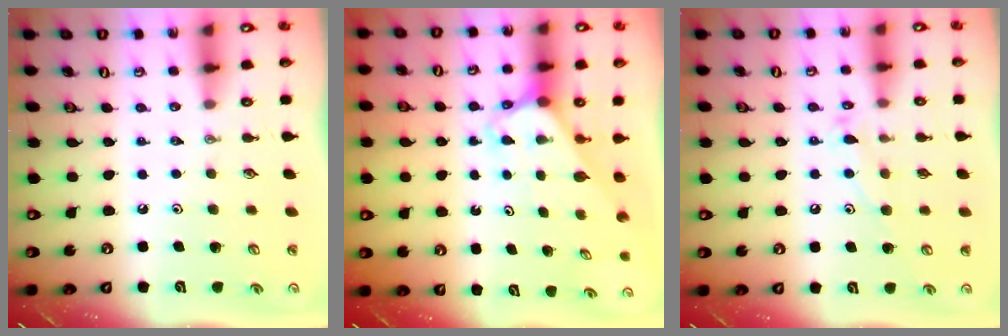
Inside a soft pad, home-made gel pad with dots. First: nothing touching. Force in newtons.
{"total": 2.7, "press": 2.7, "slide": 0.2}
{"total": 8.7, "press": 8.6, "slide": 0.5}